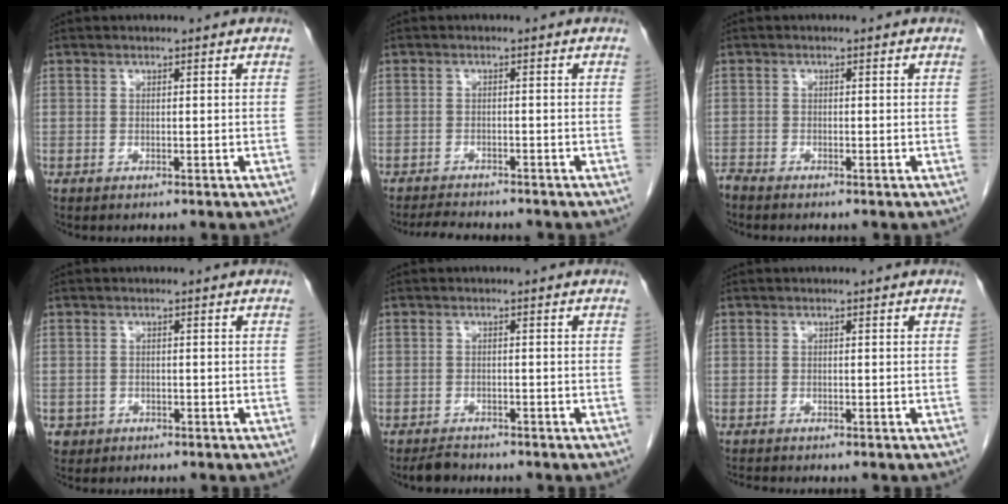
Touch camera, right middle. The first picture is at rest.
{"total": 5.1, "force": [-4.8, 0.7, 1.6], "torque": [-0.026, -0.013, -0.075]}
{"total": 1.1, "force": [-1.1, -0.1, 0.0], "torque": [-0.006, -0.004, -0.020]}
{"total": 1.5, "force": [-0.7, 1.4, 0.0], "torque": [-0.004, 0.006, -0.008]}
{"total": 1.9, "force": [-1.8, 0.6, 0.4], "torque": [-0.015, -0.004, -0.027]}
{"total": 0.6, "force": [-0.5, -0.2, -0.1], "torque": [-0.003, -0.004, -0.009]}